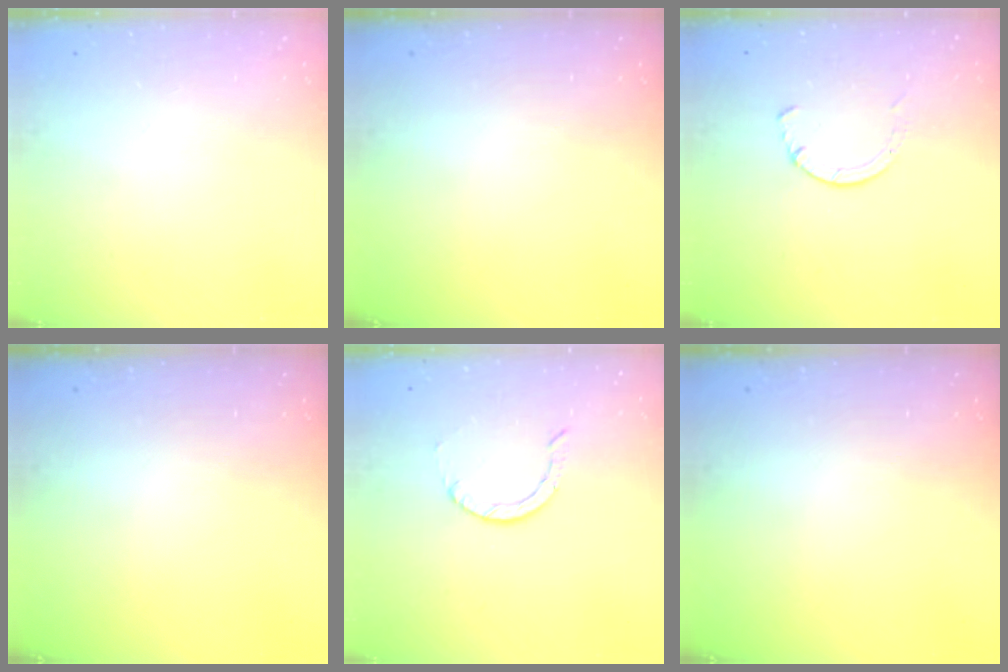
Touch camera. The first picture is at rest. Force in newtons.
{"total": 0.0}
{"total": 2.8, "press": 2.8, "slide": 0.4}
{"total": 0.0}
{"total": 0.8, "press": 0.8, "slide": 0.1}
{"total": 0.0}